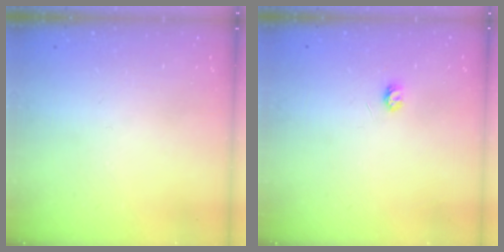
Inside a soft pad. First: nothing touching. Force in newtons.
{"total": 3.3, "press": 3.3, "slide": 0.2}